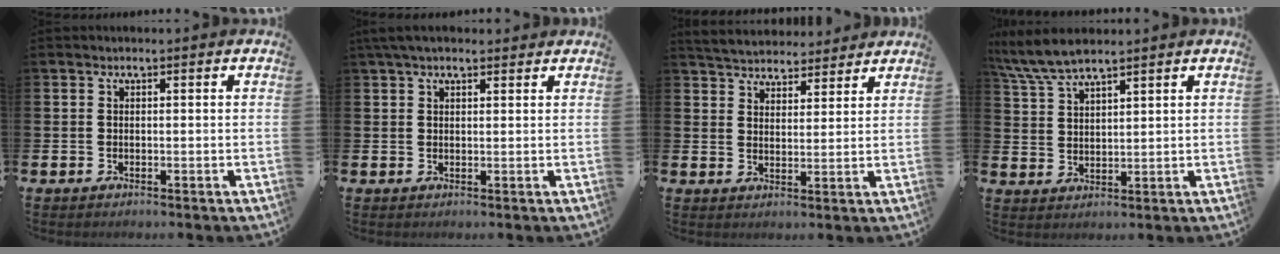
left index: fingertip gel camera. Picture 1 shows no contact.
{"total": 3.1, "force": [2.4, 1.1, 1.5], "torque": [-0.036, 0.003, 0.045]}
{"total": 5.0, "force": [4.9, 1.1, 0.0], "torque": [-0.026, -0.024, 0.090]}
{"total": 6.6, "force": [6.0, 1.0, 2.5], "torque": [-0.073, -0.014, 0.112]}